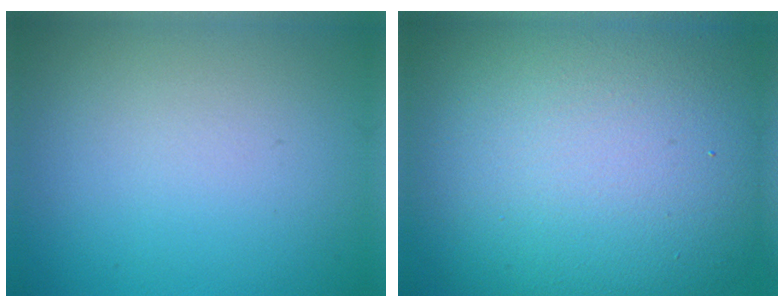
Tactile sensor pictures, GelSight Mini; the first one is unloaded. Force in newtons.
{"total": 17.8, "press": 17.7, "slide": 1.1}